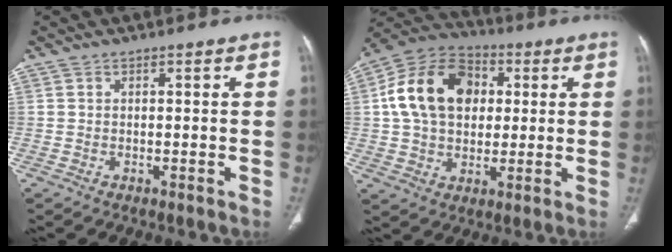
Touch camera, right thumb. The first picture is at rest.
{"total": 17.4, "force": [3.0, 12.6, 11.6], "torque": [-0.185, 0.017, 0.045]}